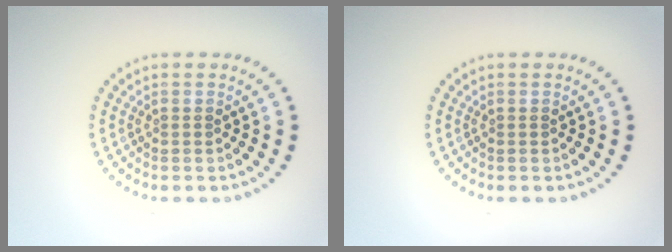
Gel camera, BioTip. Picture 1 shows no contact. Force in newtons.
{"total": 0.0}